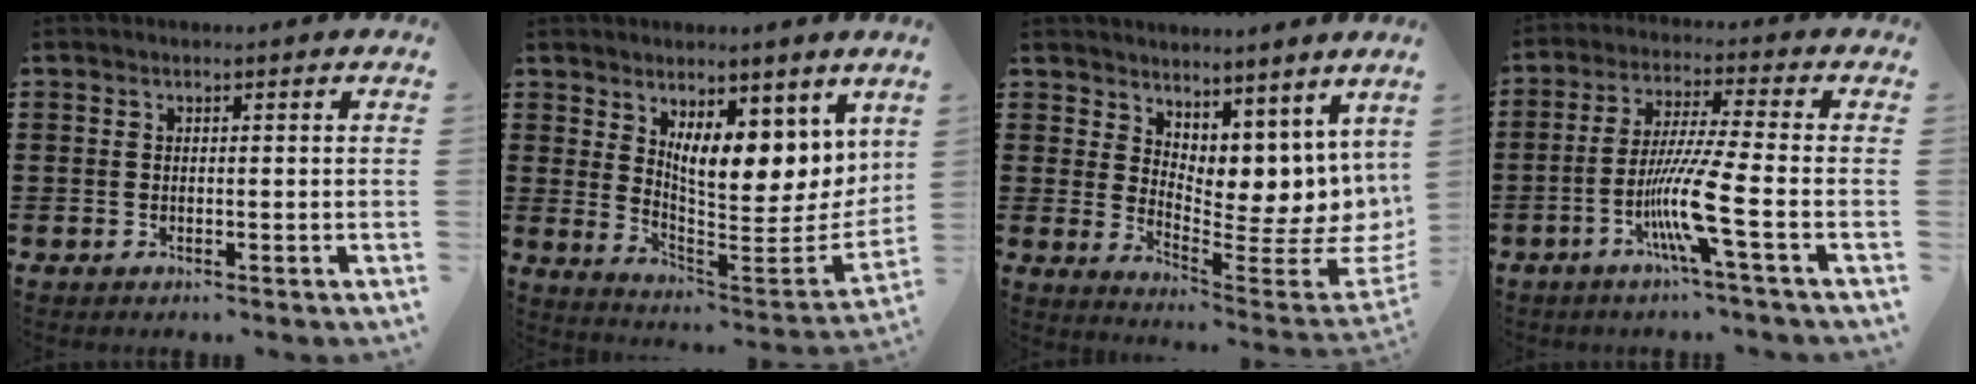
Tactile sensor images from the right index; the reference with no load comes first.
{"total": 9.4, "force": [6.3, 4.0, 5.6], "torque": [-0.088, -0.063, 0.111]}
{"total": 5.6, "force": [4.4, 2.8, 2.0], "torque": [-0.045, -0.066, 0.082]}
{"total": 9.6, "force": [-3.7, -0.1, 8.9], "torque": [-0.182, -0.015, -0.075]}